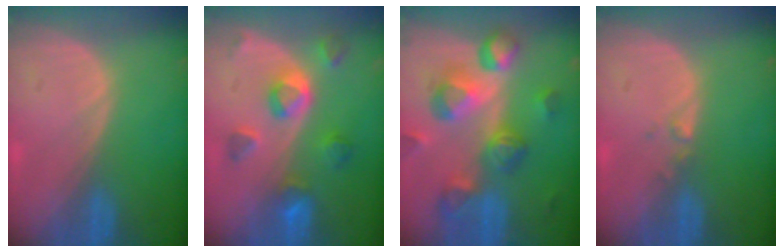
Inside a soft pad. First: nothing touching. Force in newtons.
{"total": 7.8, "press": 7.0, "slide": 3.5}
{"total": 10.7, "press": 9.6, "slide": 4.8}
{"total": 1.0, "press": 0.9, "slide": 0.5}